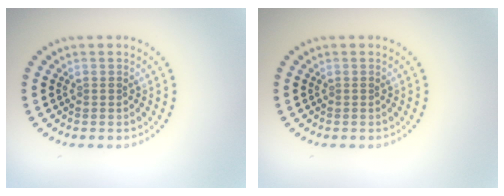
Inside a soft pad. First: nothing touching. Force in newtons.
{"total": 0.0}